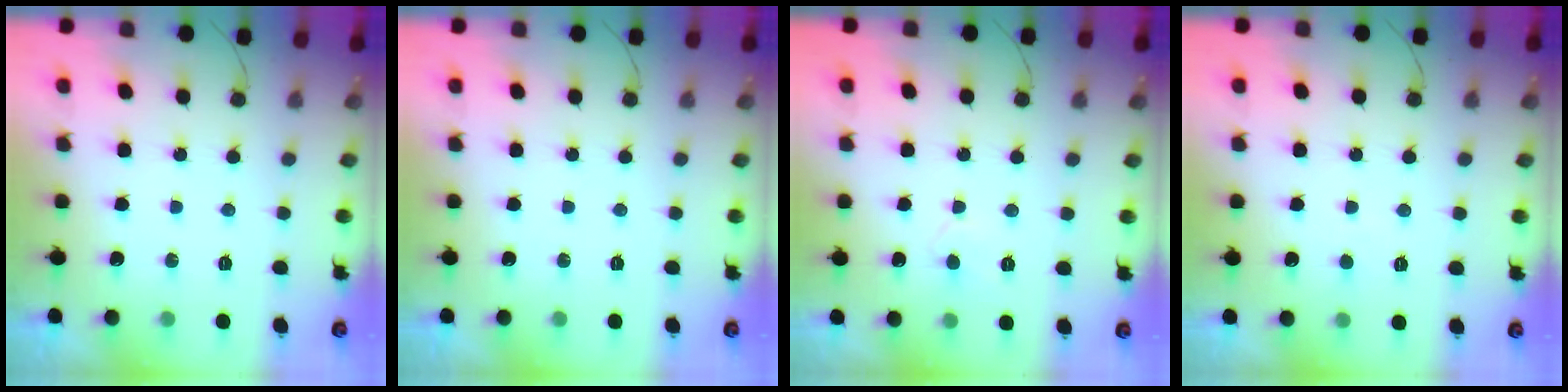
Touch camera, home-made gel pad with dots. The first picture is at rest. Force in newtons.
{"total": 0.0}
{"total": 4.5, "press": 4.4, "slide": 0.4}
{"total": 2.9, "press": 2.9, "slide": 0.3}